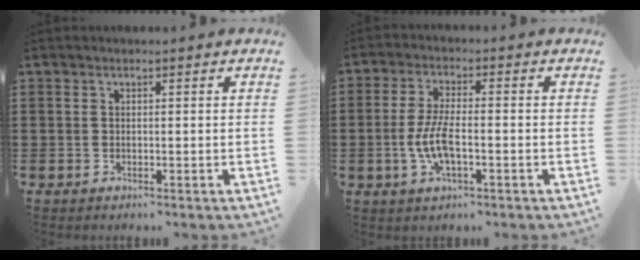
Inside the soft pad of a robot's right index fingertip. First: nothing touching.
{"total": 6.2, "force": [-1.5, 2.0, 5.6], "torque": [-0.130, -0.007, -0.036]}